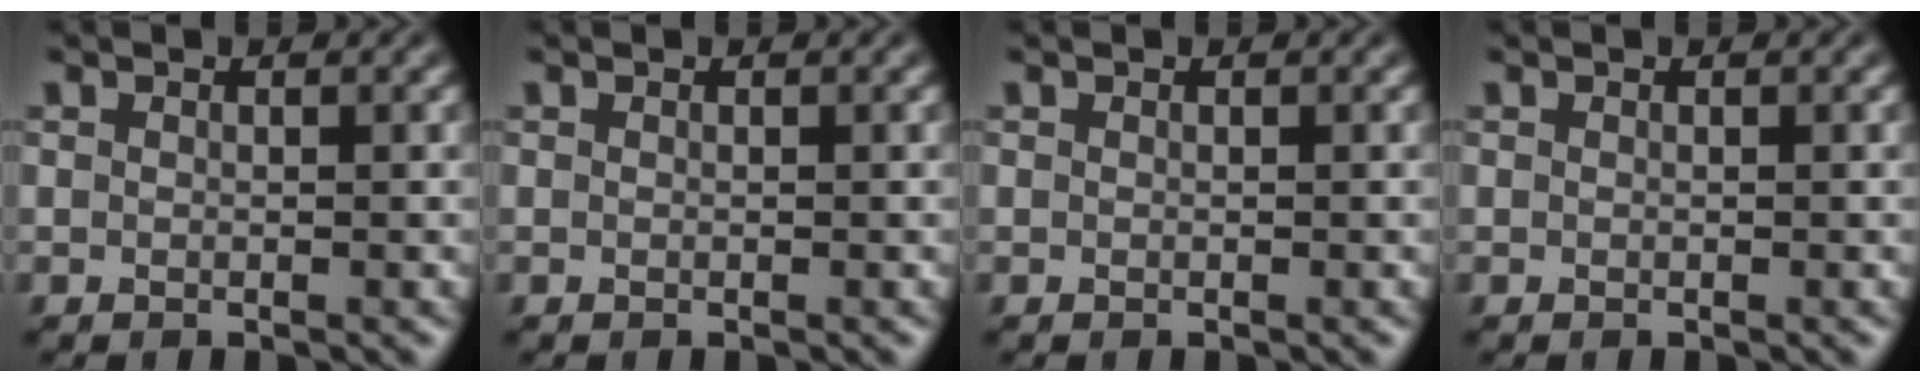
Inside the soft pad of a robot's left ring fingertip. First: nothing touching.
{"total": 0.0}
{"total": 0.0}
{"total": 0.0}